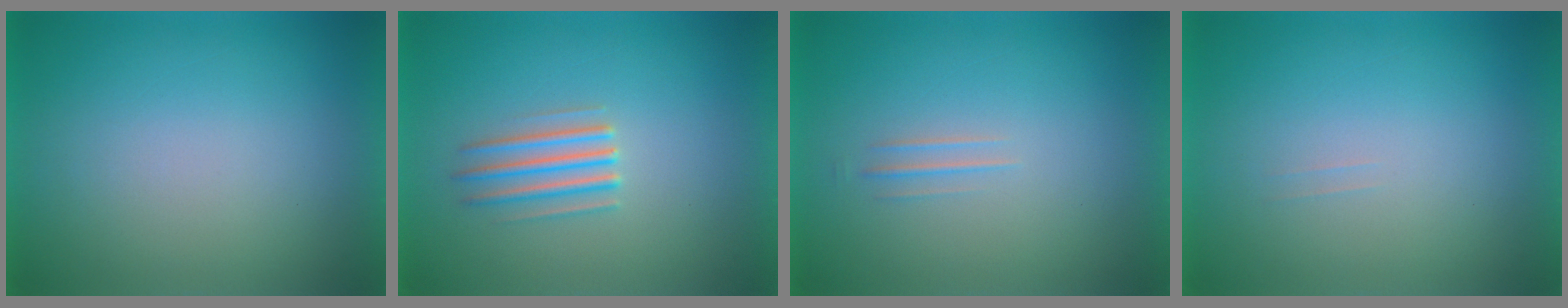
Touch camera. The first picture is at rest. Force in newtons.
{"total": 2.8}
{"total": 1.4}
{"total": 1.1}